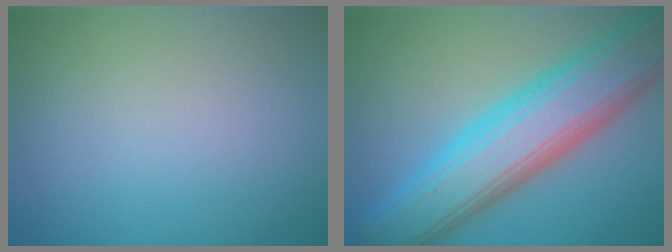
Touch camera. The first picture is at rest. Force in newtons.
{"total": 10.0, "press": 10.0, "slide": 0.2}